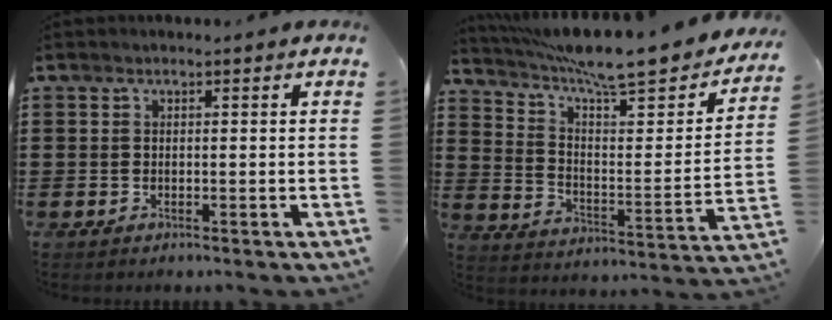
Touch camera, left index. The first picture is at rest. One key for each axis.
{"total": 9.3, "fx": 8.0, "fy": 0.8, "fz": 4.7, "tx": -0.111, "ty": -0.063, "tz": 0.128}